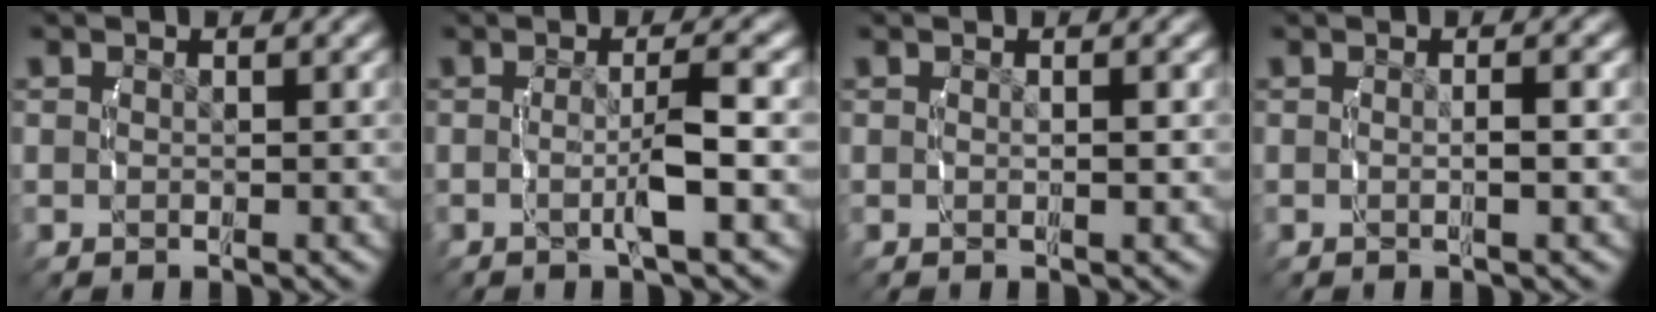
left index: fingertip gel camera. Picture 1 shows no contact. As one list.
[{"total": 3.1, "force": [-0.6, -0.3, 3.0], "torque": [-0.047, 0.001, -0.012]}, {"total": 0.8, "force": [0.0, -0.1, 0.8], "torque": [-0.017, -0.004, 0.002]}, {"total": 1.4, "force": [-0.3, -0.2, 1.4], "torque": [-0.027, -0.003, -0.003]}]